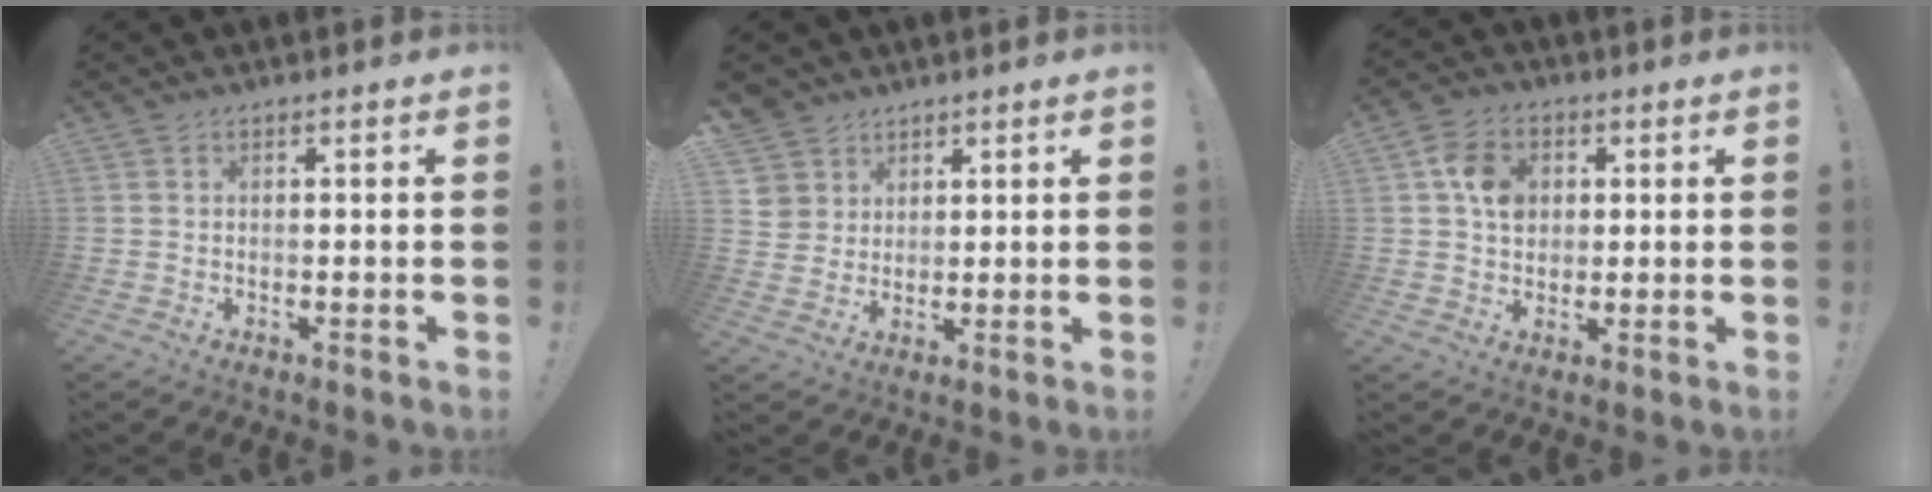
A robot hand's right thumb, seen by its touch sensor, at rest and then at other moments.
{"total": 5.8, "force": [3.4, 4.6, 0.4], "torque": [-0.011, -0.029, 0.068]}
{"total": 8.9, "force": [2.0, 6.9, 5.2], "torque": [-0.085, 0.009, 0.040]}